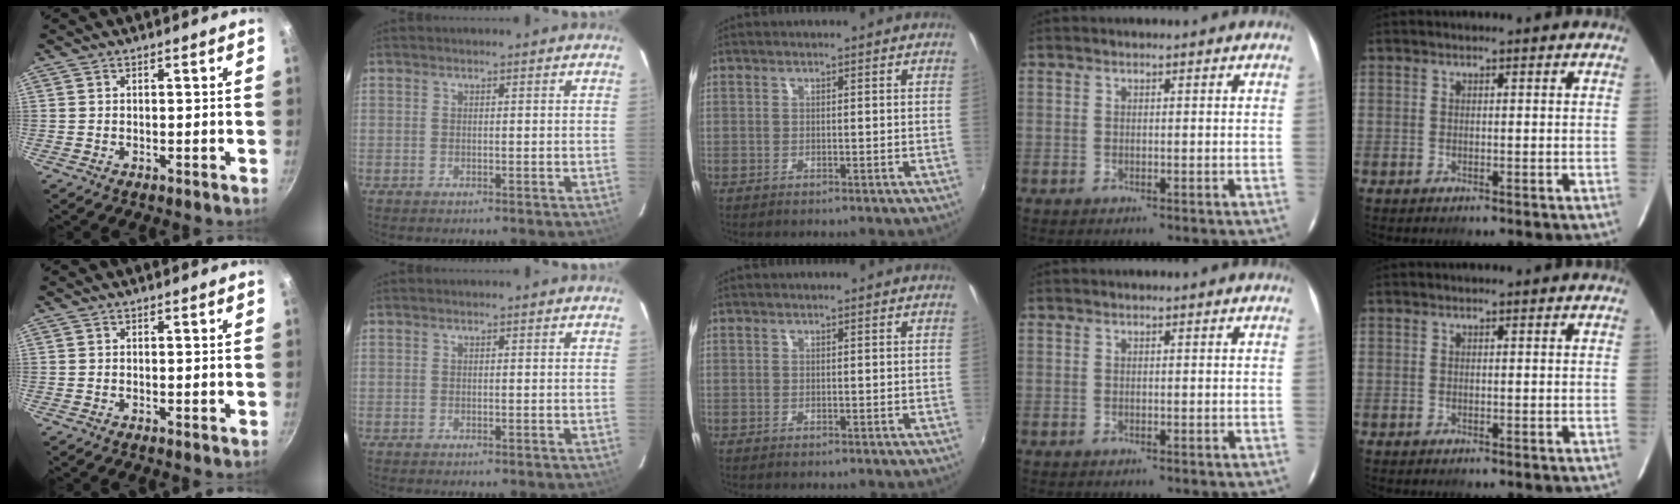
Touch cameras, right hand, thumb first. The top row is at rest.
{}